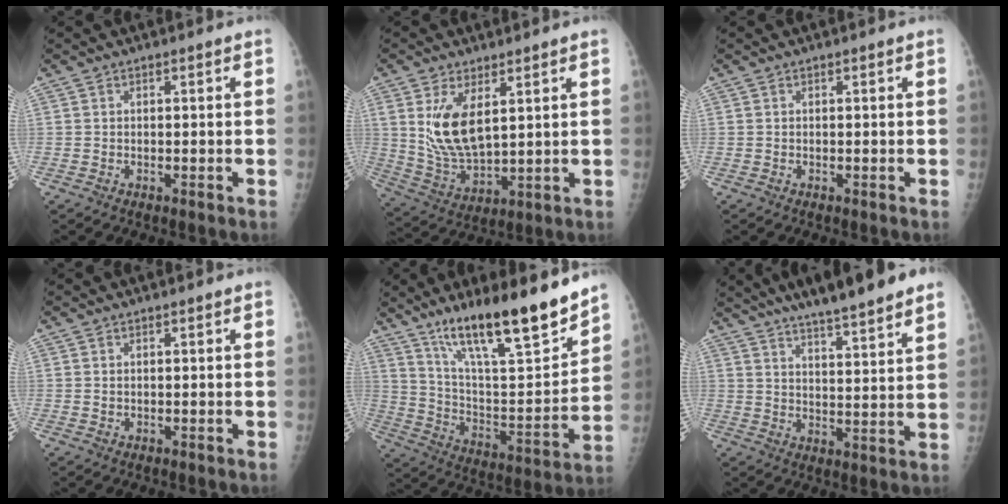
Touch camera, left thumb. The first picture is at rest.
{"total": 11.4, "force": [3.8, 5.7, 9.1], "torque": [-0.163, -0.023, 0.090]}
{"total": 0.0}
{"total": 0.5, "force": [0.3, 0.3, 0.3], "torque": [-0.002, -0.002, 0.005]}
{"total": 22.7, "force": [16.6, 4.1, 14.9], "torque": [-0.219, -0.084, 0.288]}
{"total": 16.3, "force": [12.8, 2.1, 9.7], "torque": [-0.130, -0.042, 0.189]}